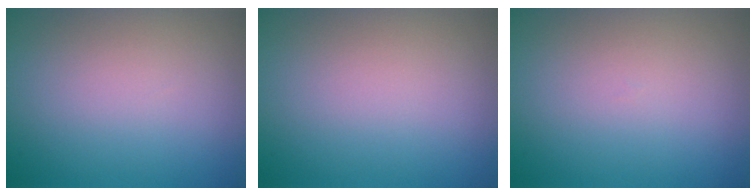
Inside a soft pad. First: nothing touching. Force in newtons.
{"total": 0.0}
{"total": 0.0}